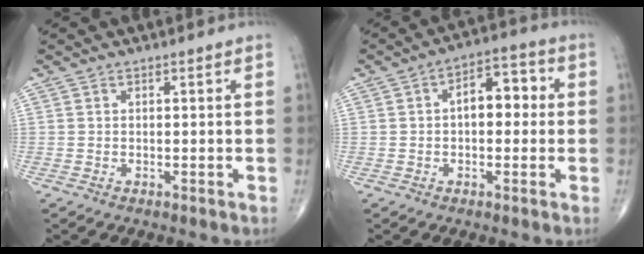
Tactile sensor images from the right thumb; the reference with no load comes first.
{"total": 7.8, "force": [0.5, 4.5, 6.4], "torque": [-0.066, 0.028, -0.003]}